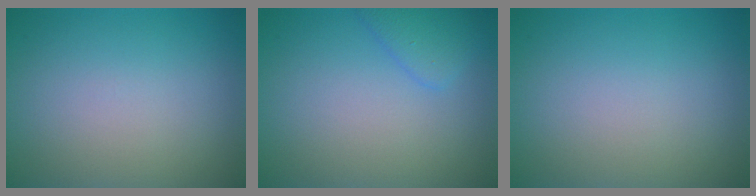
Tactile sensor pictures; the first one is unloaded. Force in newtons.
{"total": 1.9, "press": 1.9, "slide": 0.1}
{"total": 0.0}